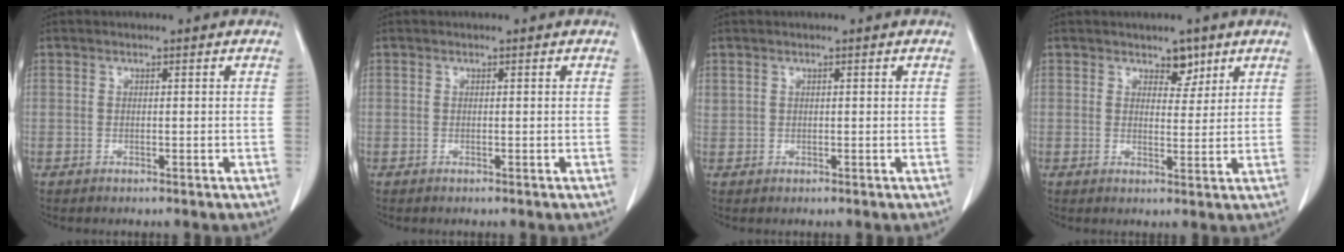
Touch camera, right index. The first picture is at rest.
{"total": 0.0}
{"total": 0.6, "force": [0.4, 0.4, 0.0], "torque": [0.004, 0.009, 0.008]}
{"total": 3.1, "force": [2.1, 1.7, 1.4], "torque": [-0.013, -0.004, 0.034]}